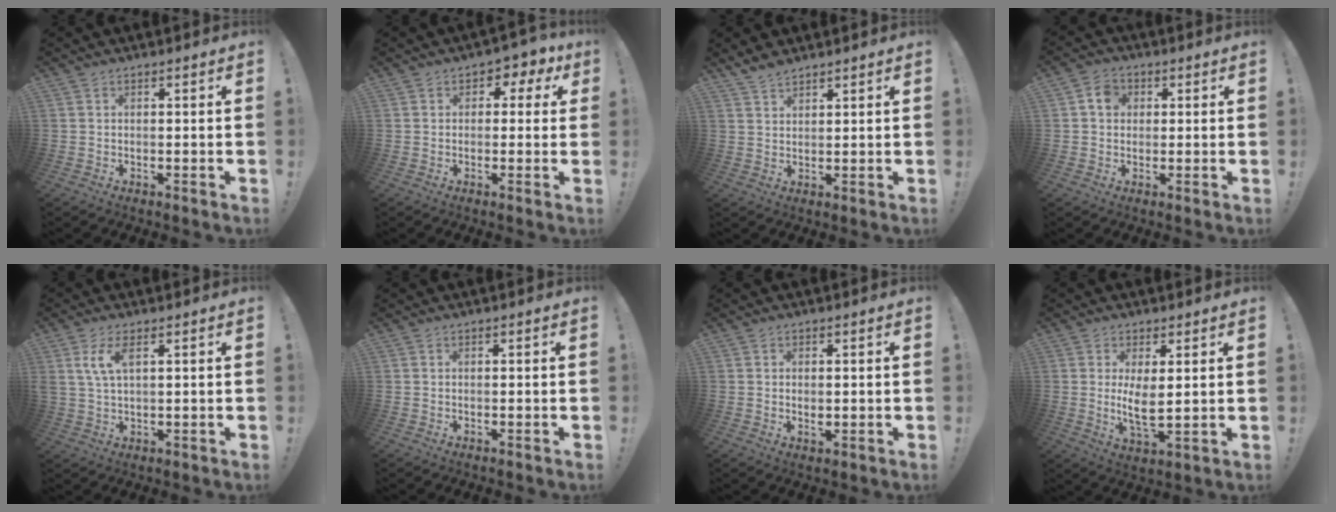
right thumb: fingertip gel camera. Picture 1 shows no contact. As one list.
[{"total": 3.9, "force": [1.0, 3.3, 1.9], "torque": [-0.005, -0.011, 0.010]}, {"total": 3.8, "force": [3.4, 1.2, 1.3], "torque": [-0.029, -0.018, 0.066]}, {"total": 5.1, "force": [1.2, 4.2, 2.5], "torque": [-0.031, 0.003, 0.021]}, {"total": 6.2, "force": [2.5, 2.5, 5.1], "torque": [-0.091, -0.006, 0.040]}, {"total": 0.0}, {"total": 1.8, "force": [-0.1, 1.0, 1.5], "torque": [-0.019, 0.000, -0.003]}, {"total": 7.1, "force": [1.5, 2.5, 6.5], "torque": [-0.123, -0.019, 0.024]}]